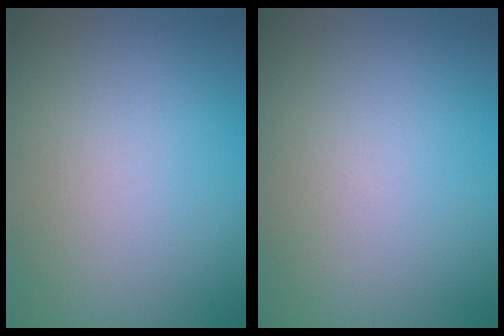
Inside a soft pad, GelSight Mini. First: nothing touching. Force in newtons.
{"total": 0.0}